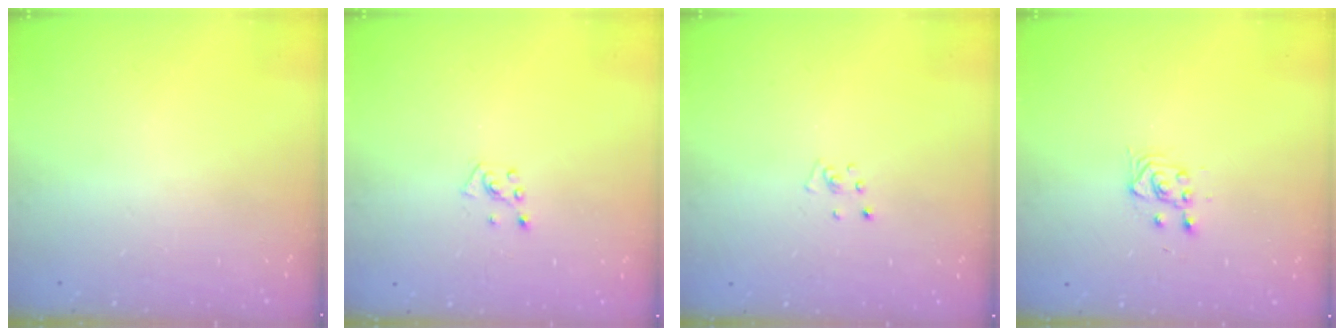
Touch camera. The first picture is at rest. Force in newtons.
{"total": 3.6, "press": 3.6, "slide": 0.4}
{"total": 2.2, "press": 2.2, "slide": 0.2}
{"total": 3.3, "press": 3.1, "slide": 1.1}